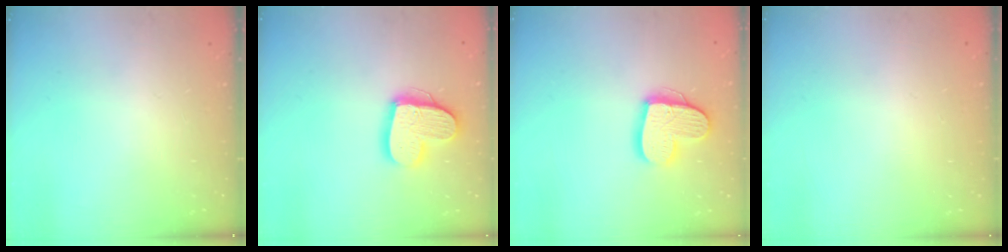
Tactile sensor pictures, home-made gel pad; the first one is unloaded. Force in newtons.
{"total": 14.6, "press": 14.6, "slide": 1.3}
{"total": 15.0, "press": 14.9, "slide": 1.1}
{"total": 0.0}